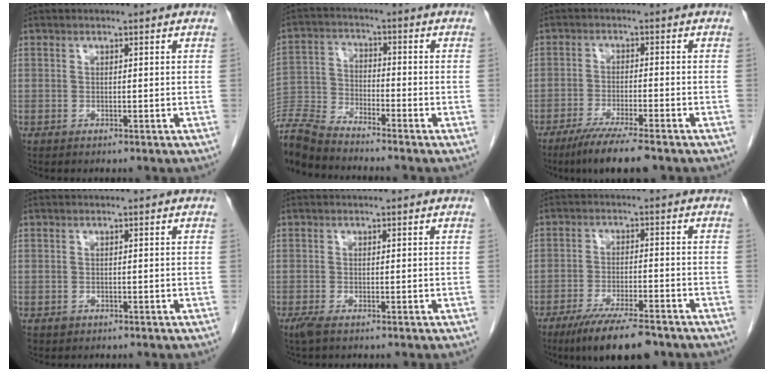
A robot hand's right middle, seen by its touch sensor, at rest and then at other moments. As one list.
[{"total": 9.9, "force": [-9.6, 0.0, 2.2], "torque": [-0.050, -0.007, -0.192]}, {"total": 7.7, "force": [-5.8, 0.3, 5.1], "torque": [-0.086, -0.020, -0.097]}, {"total": 0.7, "force": [-0.3, 0.6, 0.1], "torque": [-0.006, 0.003, -0.002]}, {"total": 1.6, "force": [-1.1, 0.4, 1.2], "torque": [-0.031, -0.007, -0.021]}, {"total": 11.3, "force": [-8.4, 1.9, 7.3], "torque": [-0.119, -0.024, -0.134]}]